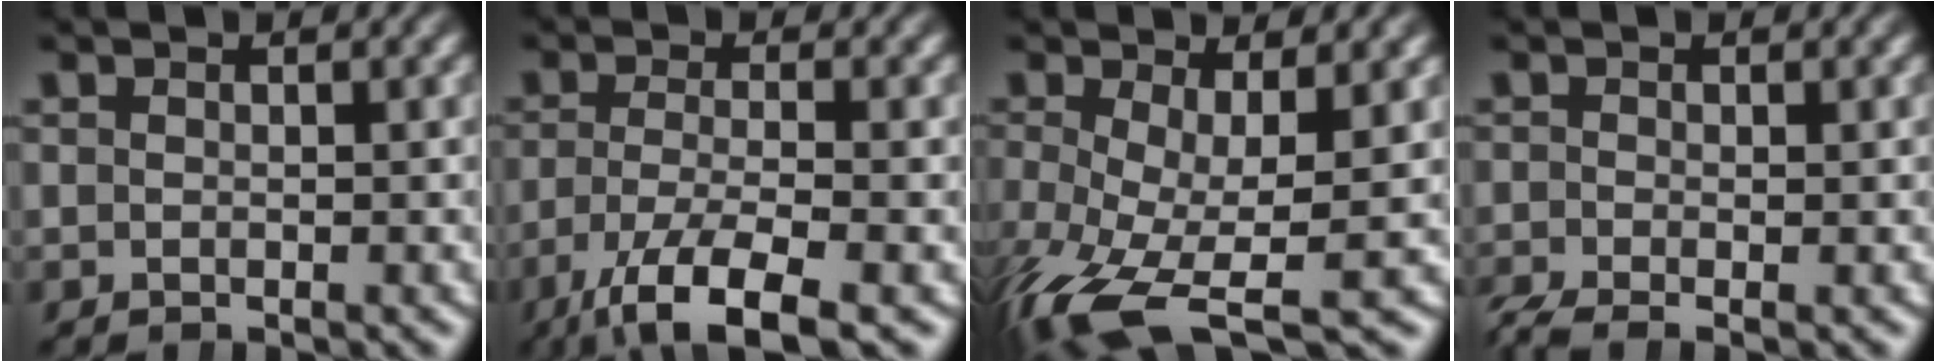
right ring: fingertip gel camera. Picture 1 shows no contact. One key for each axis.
{"total": 7.7, "fx": -5.1, "fy": 2.7, "fz": 5.0, "tx": -0.097, "ty": -0.045, "tz": -0.057}
{"total": 7.7, "fx": -4.2, "fy": 4.0, "fz": 5.1, "tx": -0.134, "ty": -0.066, "tz": -0.037}
{"total": 2.9, "fx": -2.0, "fy": 1.5, "fz": 1.4, "tx": -0.030, "ty": -0.011, "tz": -0.030}